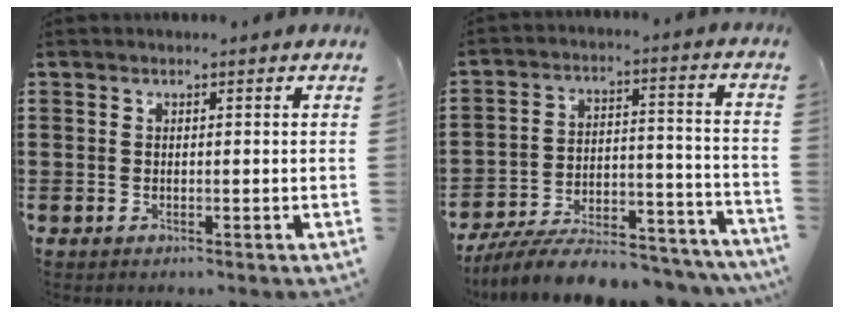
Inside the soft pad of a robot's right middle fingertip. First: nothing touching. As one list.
[{"total": 8.9, "force": [-8.2, 1.3, 3.1], "torque": [-0.053, 0.019, -0.159]}]